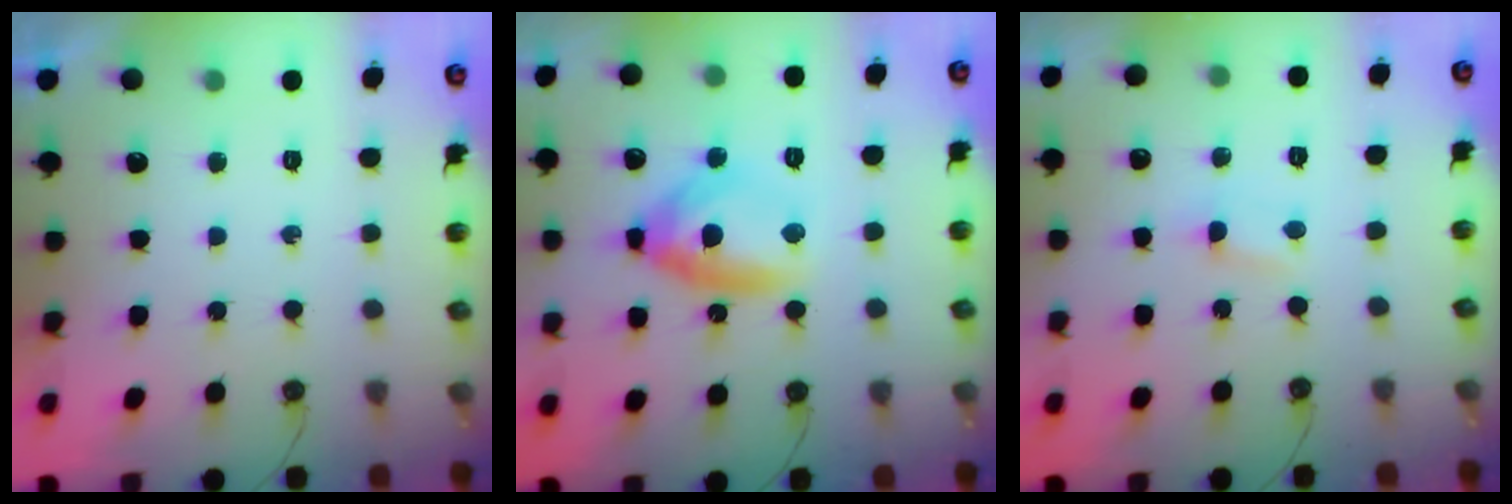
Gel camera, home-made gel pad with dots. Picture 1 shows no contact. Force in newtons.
{"total": 12.1, "press": 12.1, "slide": 1.2}
{"total": 1.0, "press": 1.0, "slide": 0.1}